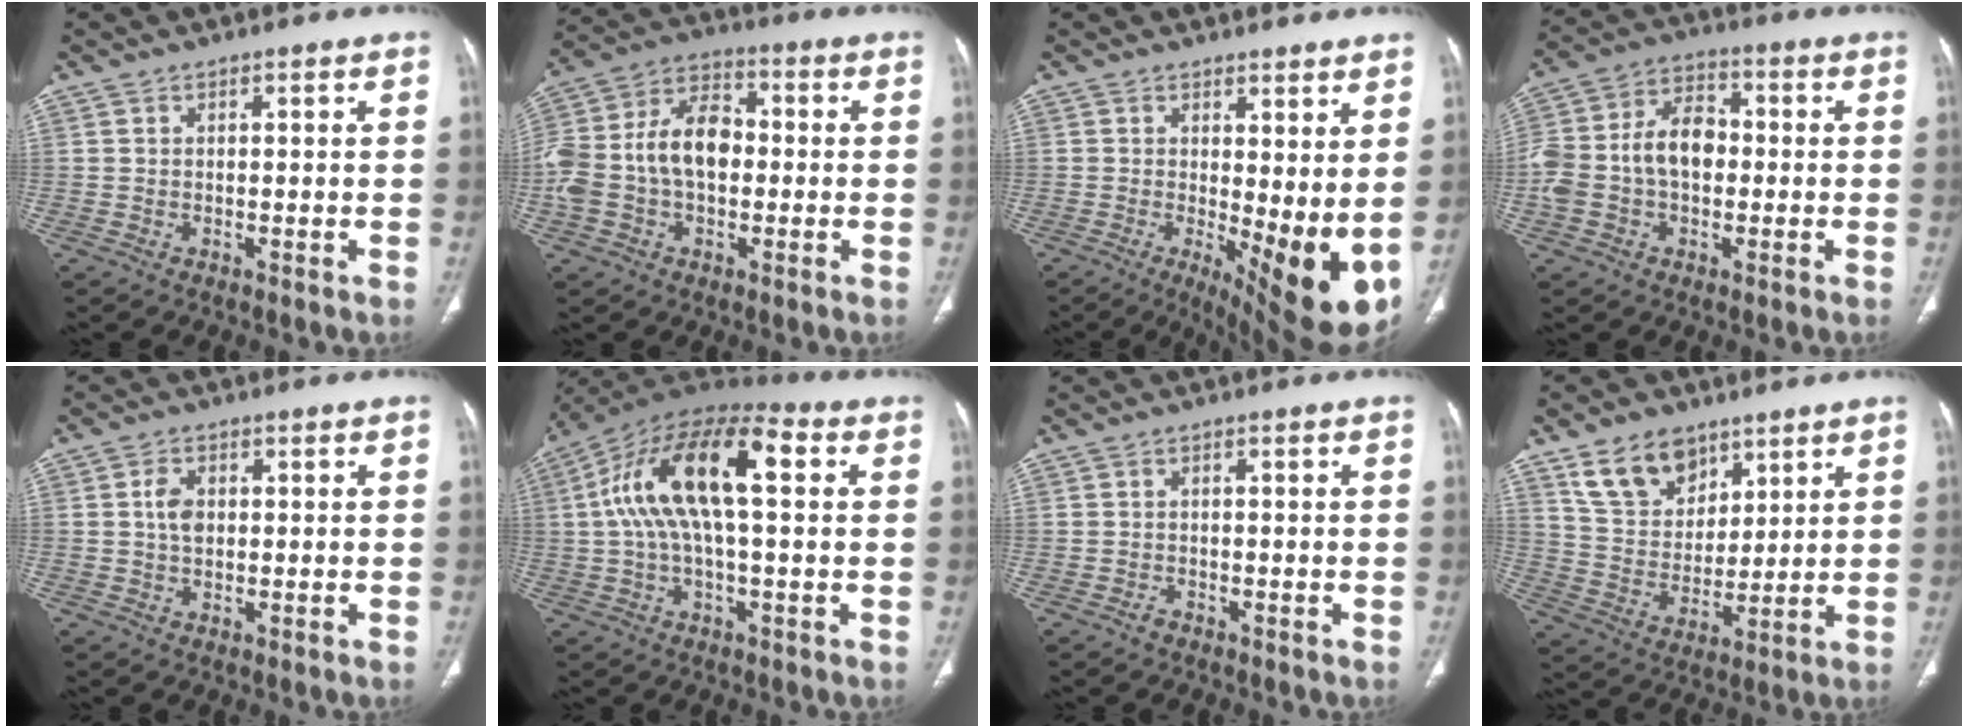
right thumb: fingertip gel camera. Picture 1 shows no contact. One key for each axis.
{"total": 15.9, "fx": -0.8, "fy": 10.4, "fz": 12.0, "tx": -0.236, "ty": 0.044, "tz": -0.019}
{"total": 12.5, "fx": 0.5, "fy": 4.5, "fz": 11.6, "tx": -0.156, "ty": -0.028, "tz": 0.025}
{"total": 13.1, "fx": -0.9, "fy": 8.9, "fz": 9.6, "tx": -0.187, "ty": 0.042, "tz": -0.023}
{"total": 3.5, "fx": 0.4, "fy": 2.4, "fz": 2.6, "tx": -0.047, "ty": 0.003, "tz": 0.005}
{"total": 19.0, "fx": 3.4, "fy": 7.8, "fz": 17.0, "tx": -0.313, "ty": 0.044, "tz": 0.048}
{"total": 1.1, "fx": -0.8, "fy": 0.7, "fz": 0.4, "tx": -0.009, "ty": 0.004, "tz": -0.014}
{"total": 11.8, "fx": 7.5, "fy": 7.6, "fz": 5.0, "tx": -0.065, "ty": -0.038, "tz": 0.147}